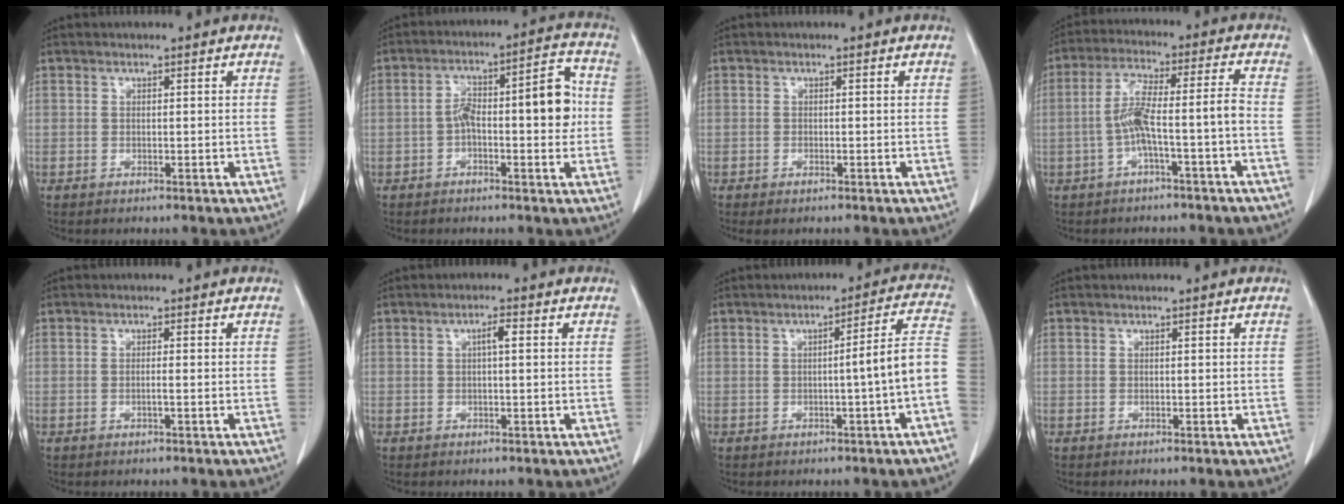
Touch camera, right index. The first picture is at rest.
{"total": 10.6, "force": [-0.7, 3.1, 10.1], "torque": [-0.151, 0.038, -0.012]}
{"total": 1.0, "force": [-0.7, 0.2, 0.6], "torque": [-0.011, -0.003, -0.007]}
{"total": 7.8, "force": [-2.4, 0.0, 7.4], "torque": [-0.145, 0.028, -0.041]}
{"total": 0.8, "force": [-0.3, -0.1, 0.8], "torque": [-0.014, 0.000, -0.005]}
{"total": 1.8, "force": [0.3, 0.2, 1.8], "torque": [-0.030, 0.005, 0.005]}
{"total": 7.4, "force": [-1.9, -1.0, 7.1], "torque": [-0.084, 0.017, -0.027]}
{"total": 0.0}